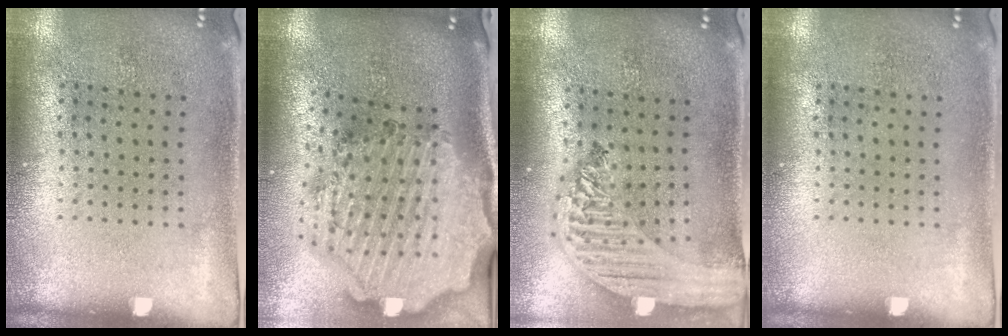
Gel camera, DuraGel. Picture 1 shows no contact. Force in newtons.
{"total": 3.8, "press": 3.2, "slide": 2.1}
{"total": 2.5, "press": 2.2, "slide": 1.4}
{"total": 0.0}